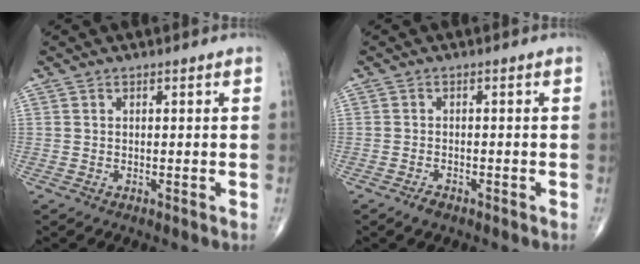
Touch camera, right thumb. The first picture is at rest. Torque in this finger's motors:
{"motor_torque": [0.24, 0.08, -0.07, -0.20, -0.01]}